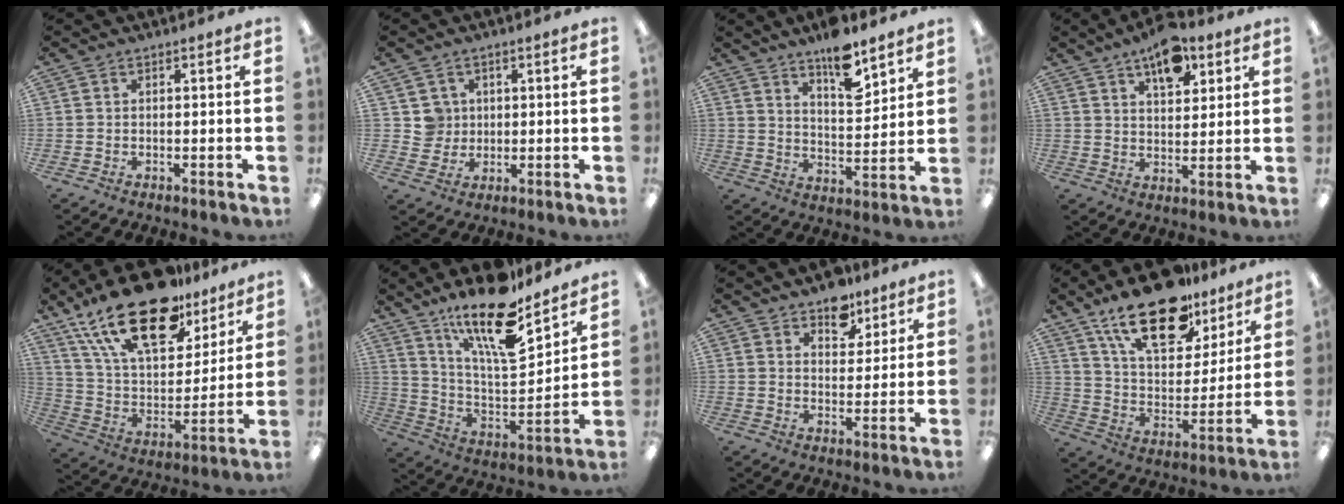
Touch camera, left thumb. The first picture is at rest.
{"total": 4.1, "force": [1.3, 3.9, 0.0], "torque": [-0.001, 0.002, 0.021]}
{"total": 11.6, "force": [9.0, 3.8, 6.2], "torque": [-0.089, -0.058, 0.155]}
{"total": 10.7, "force": [6.9, 5.3, 6.2], "torque": [-0.082, -0.031, 0.116]}
{"total": 25.0, "force": [16.6, 11.3, 14.9], "torque": [-0.283, -0.093, 0.288]}
{"total": 20.1, "force": [15.0, 5.8, 12.0], "torque": [-0.220, -0.095, 0.256]}
{"total": 8.4, "force": [6.4, 4.8, 2.5], "torque": [-0.017, -0.041, 0.111]}
{"total": 21.7, "force": [14.8, 10.0, 12.4], "torque": [-0.205, -0.078, 0.258]}